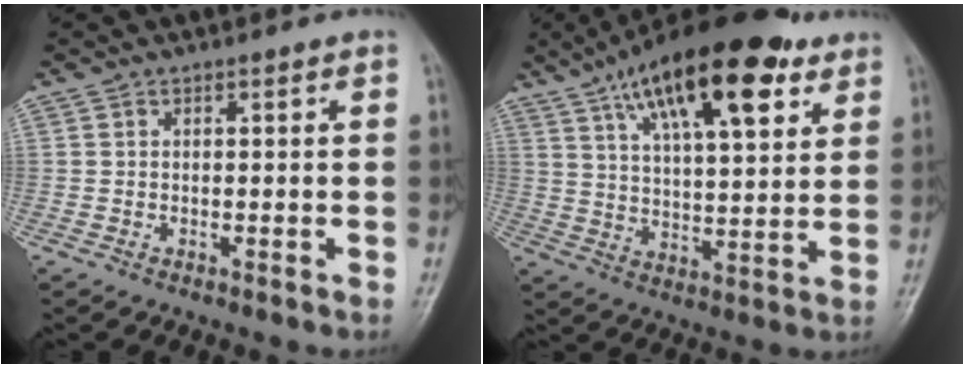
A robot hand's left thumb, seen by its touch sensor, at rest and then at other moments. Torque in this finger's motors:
{"motor_torque": [0.27, 0.40, 1.63, -1.14, 0.40]}